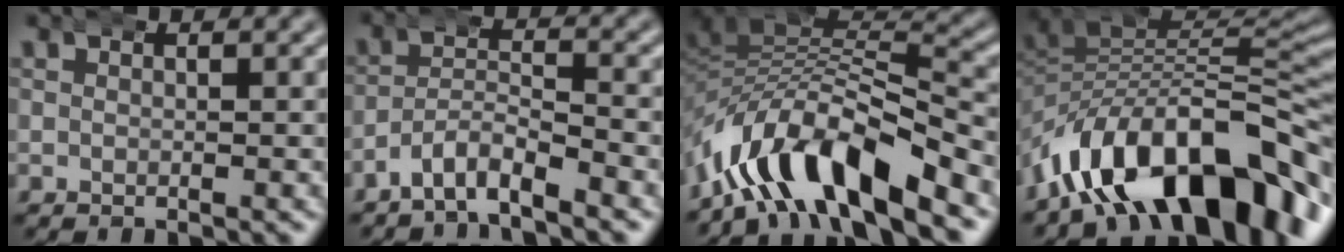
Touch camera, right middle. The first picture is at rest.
{"total": 4.0, "force": [-3.1, 2.1, 1.5], "torque": [-0.020, -0.004, -0.062]}
{"total": 11.1, "force": [-5.3, 6.4, 7.4], "torque": [-0.145, -0.035, -0.074]}
{"total": 15.3, "force": [-7.4, 8.4, 10.5], "torque": [-0.175, -0.037, -0.098]}